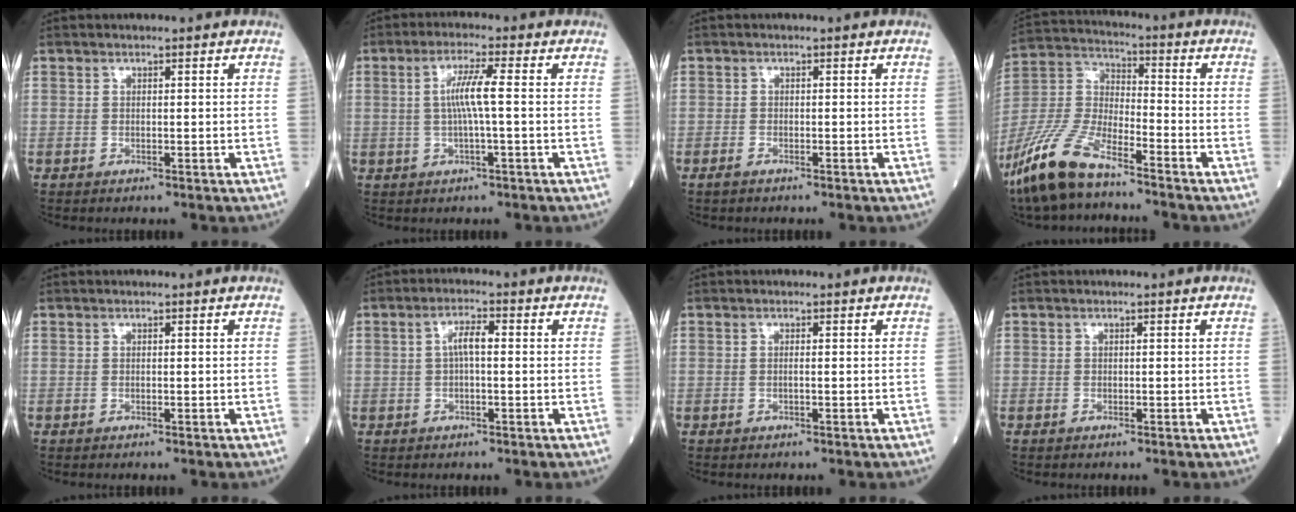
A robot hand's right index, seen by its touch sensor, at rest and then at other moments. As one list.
[{"total": 5.0, "force": [0.3, -0.2, 5.0], "torque": [-0.099, 0.006, 0.005]}, {"total": 1.0, "force": [-0.8, 0.3, 0.5], "torque": [-0.017, -0.002, -0.013]}, {"total": 14.3, "force": [-10.4, 3.7, 9.1], "torque": [-0.209, -0.019, -0.204]}, {"total": 0.0}, {"total": 3.3, "force": [0.2, 0.8, 3.1], "torque": [-0.060, 0.010, 0.003]}, {"total": 0.5, "force": [-0.1, -0.2, 0.5], "torque": [-0.009, 0.000, -0.003]}, {"total": 0.0}]